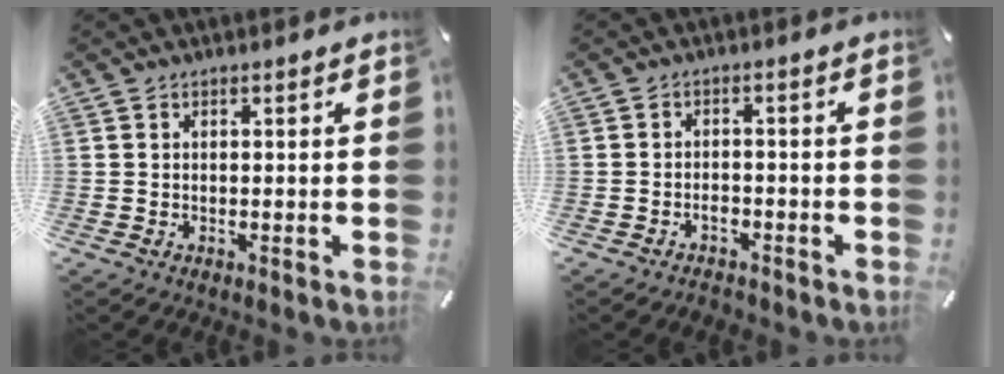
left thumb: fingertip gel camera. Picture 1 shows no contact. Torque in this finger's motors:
{"motor_torque": [-0.25, 0.56, -0.07, 0.10, -0.08]}